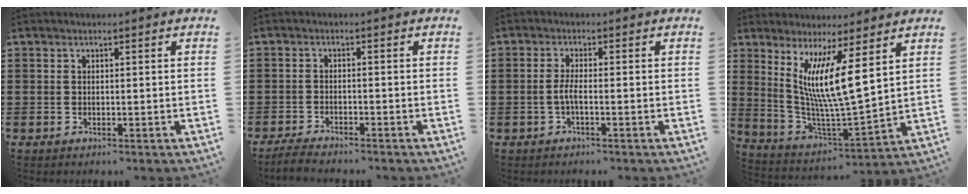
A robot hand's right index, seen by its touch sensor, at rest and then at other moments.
{"total": 2.6, "force": [-2.6, 0.1, 0.3], "torque": [-0.015, 0.000, -0.054]}
{"total": 2.6, "force": [-0.9, 0.4, 2.4], "torque": [-0.067, -0.008, -0.024]}
{"total": 9.9, "force": [4.2, 0.0, 9.0], "torque": [-0.188, -0.029, 0.070]}